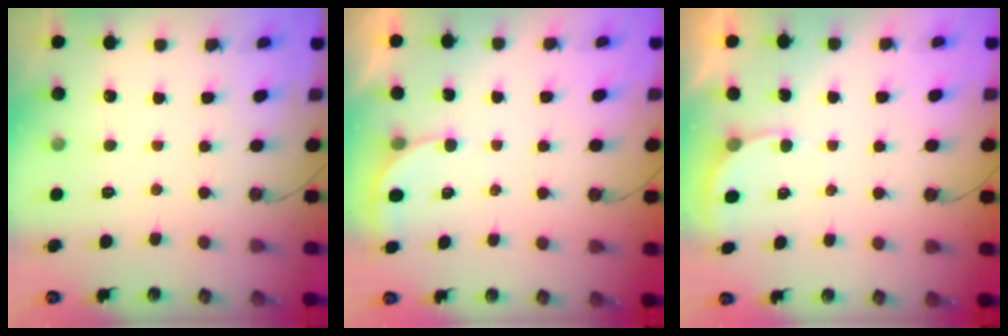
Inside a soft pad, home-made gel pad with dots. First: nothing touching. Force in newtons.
{"total": 2.0, "press": 2.0, "slide": 0.1}
{"total": 2.9, "press": 2.9, "slide": 0.3}